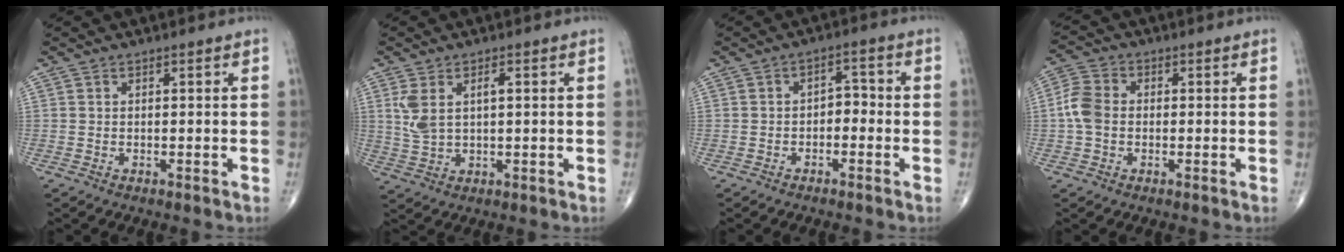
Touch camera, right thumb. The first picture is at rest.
{"total": 6.2, "force": [1.6, 3.1, 5.2], "torque": [-0.111, 0.006, 0.039]}
{"total": 3.5, "force": [-1.0, 2.2, 2.5], "torque": [-0.019, 0.022, -0.026]}
{"total": 5.6, "force": [-0.4, 4.2, 3.7], "torque": [-0.080, 0.016, -0.017]}